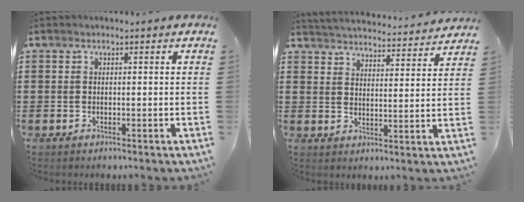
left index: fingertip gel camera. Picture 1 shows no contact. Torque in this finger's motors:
{"motor_torque": [2.14, 0.00, -0.32, -0.01]}